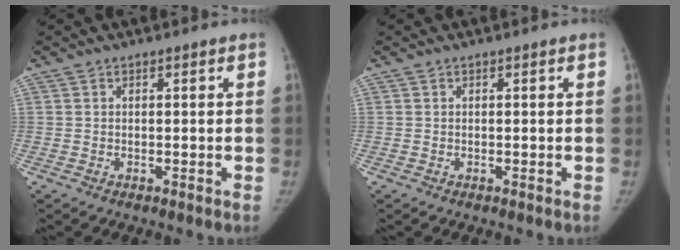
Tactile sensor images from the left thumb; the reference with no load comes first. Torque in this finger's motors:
{"motor_torque": [0.40, -0.06, 0.19, 0.04, 0.06]}